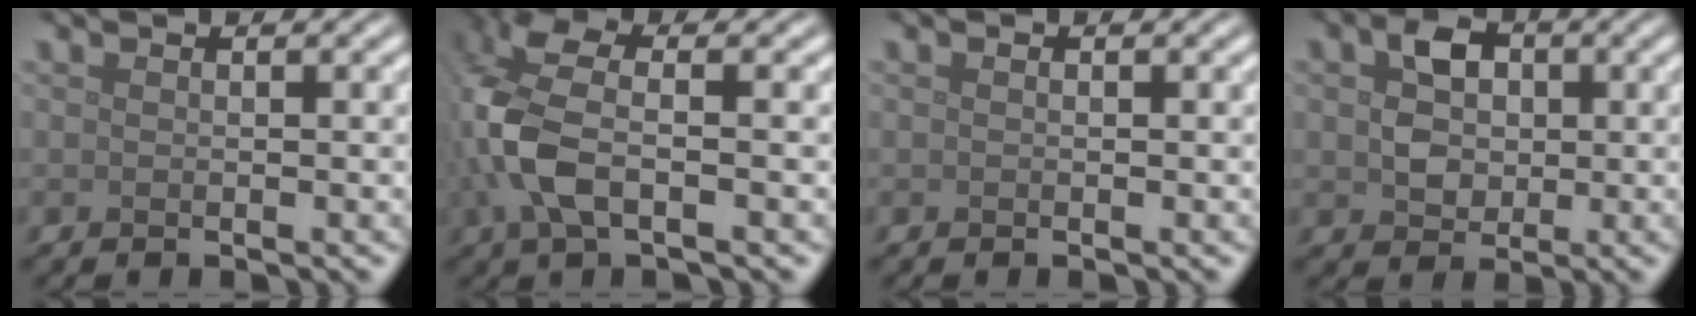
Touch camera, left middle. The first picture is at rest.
{"total": 6.6, "force": [-1.3, 3.0, 5.7], "torque": [-0.142, 0.008, -0.037]}
{"total": 0.0}
{"total": 3.8, "force": [0.4, 3.0, 2.4], "torque": [-0.039, 0.003, 0.001]}